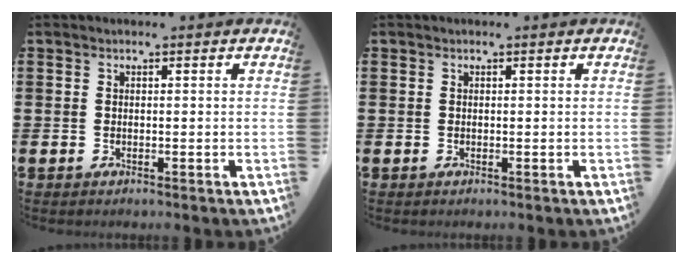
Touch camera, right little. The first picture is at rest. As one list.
[{"total": 0.0}]